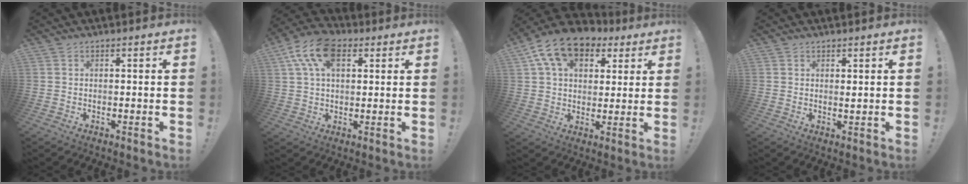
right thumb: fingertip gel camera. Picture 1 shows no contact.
{"total": 13.3, "force": [5.2, 7.8, 9.4], "torque": [-0.171, -0.006, 0.095]}
{"total": 14.7, "force": [6.9, 9.7, 8.5], "torque": [-0.141, -0.024, 0.129]}
{"total": 0.9, "force": [0.6, 0.4, 0.5], "torque": [0.011, -0.010, 0.008]}